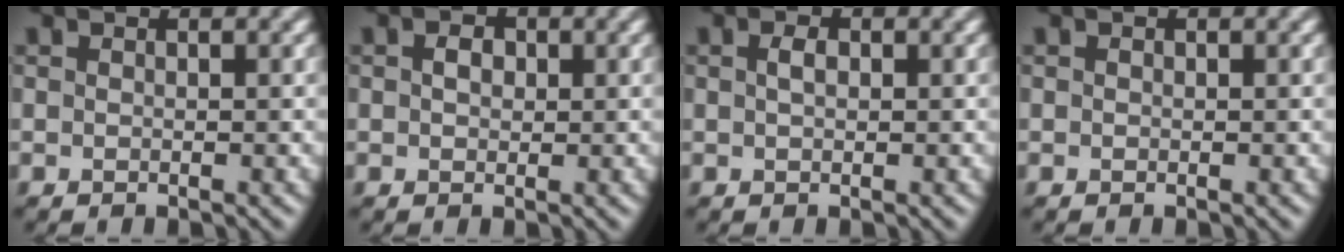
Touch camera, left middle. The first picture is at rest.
{"total": 1.6, "force": [0.3, 1.1, 1.0], "torque": [-0.019, 0.003, 0.002]}
{"total": 1.2, "force": [0.3, 0.7, 1.0], "torque": [-0.020, 0.003, 0.004]}
{"total": 0.0}